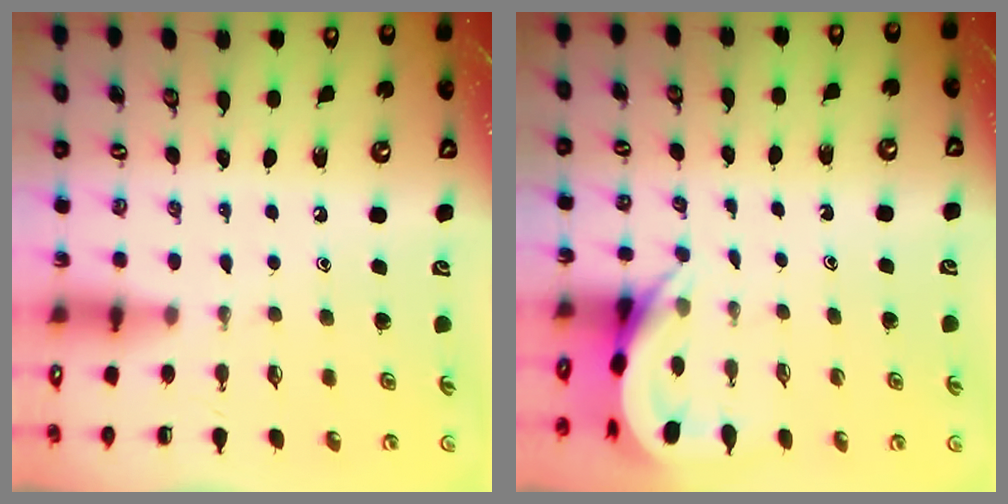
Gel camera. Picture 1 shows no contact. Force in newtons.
{"total": 4.3, "press": 4.3, "slide": 0.3}